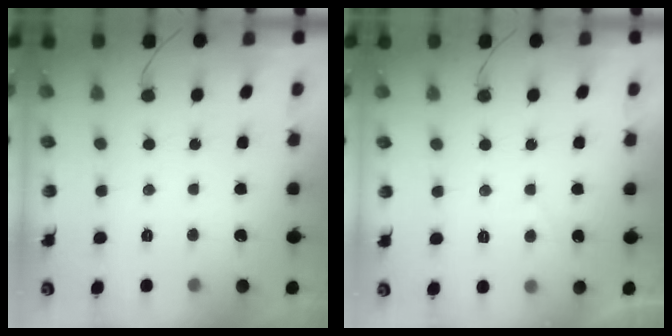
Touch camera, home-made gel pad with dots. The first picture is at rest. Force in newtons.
{"total": 1.1, "press": 0.9, "slide": 0.6}